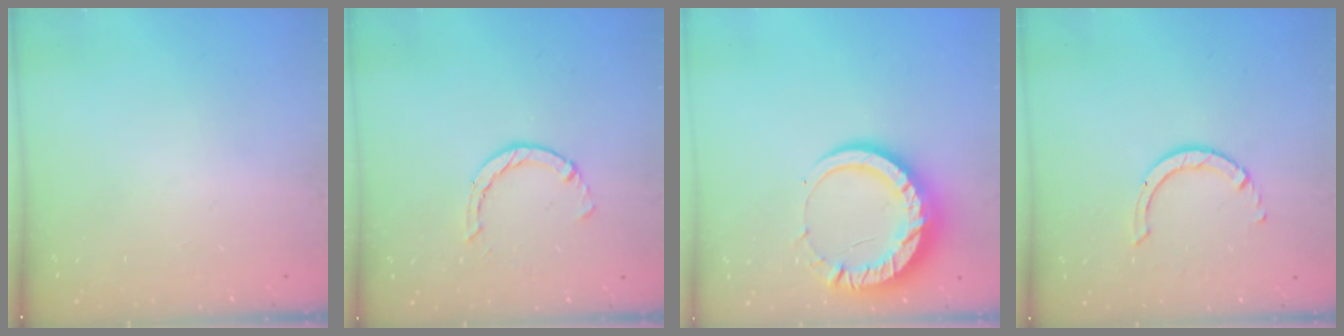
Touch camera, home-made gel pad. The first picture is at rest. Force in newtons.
{"total": 2.9, "press": 2.8, "slide": 0.4}
{"total": 14.4, "press": 14.4, "slide": 1.3}
{"total": 3.6, "press": 3.6, "slide": 0.6}